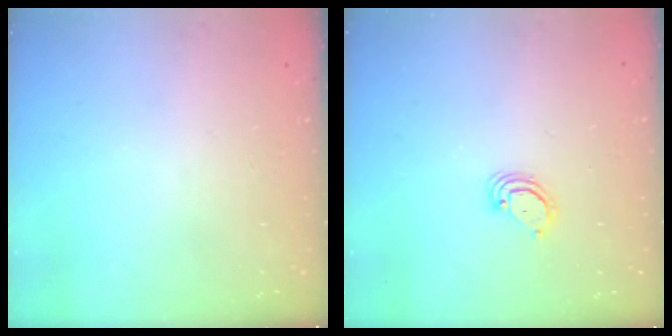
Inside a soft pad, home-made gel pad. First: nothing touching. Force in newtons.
{"total": 2.8, "press": 2.8, "slide": 0.3}